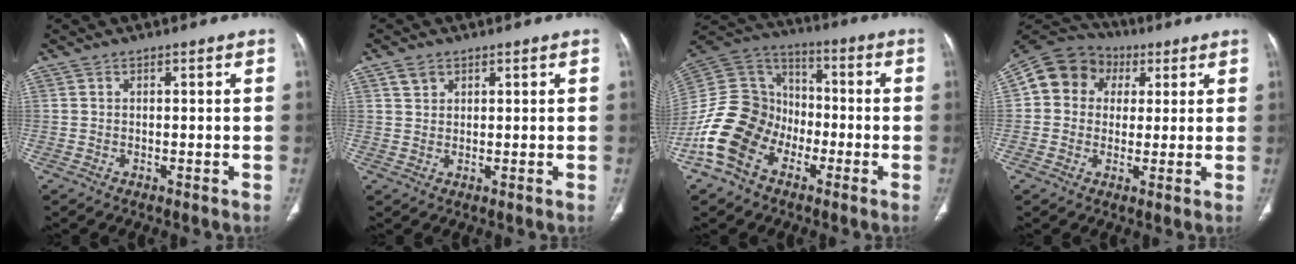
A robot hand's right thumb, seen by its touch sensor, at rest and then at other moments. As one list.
[{"total": 2.4, "force": [1.4, 1.7, 0.9], "torque": [-0.011, -0.002, 0.028]}, {"total": 17.0, "force": [-7.5, 12.8, 8.4], "torque": [-0.153, 0.065, -0.148]}, {"total": 11.5, "force": [2.7, 10.0, 5.0], "torque": [-0.071, 0.020, 0.033]}]